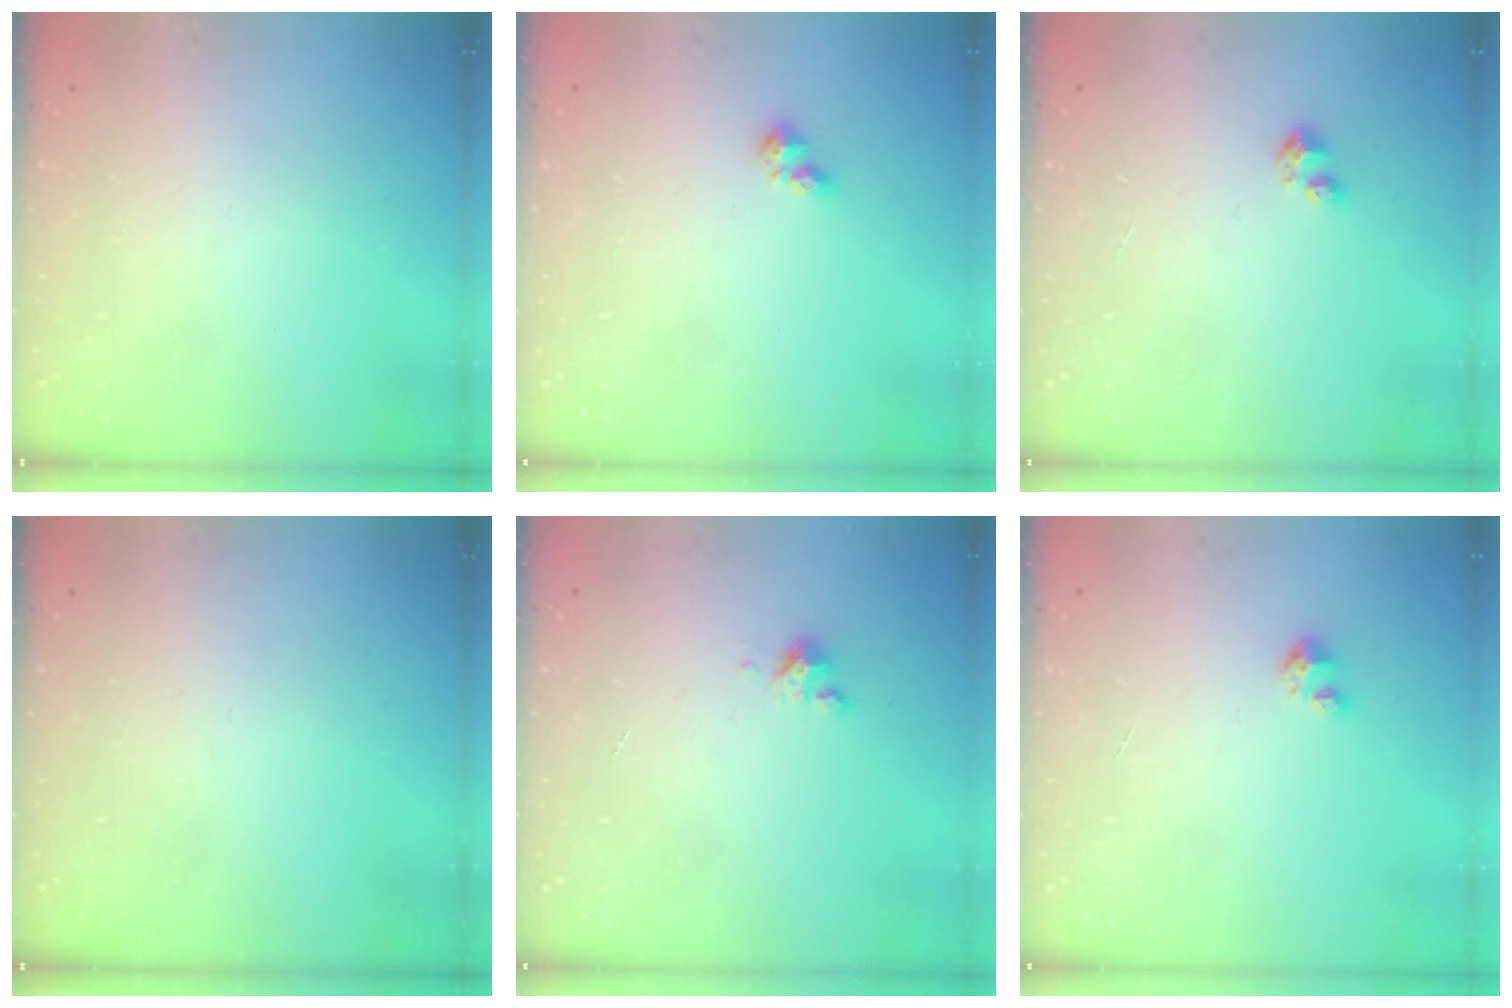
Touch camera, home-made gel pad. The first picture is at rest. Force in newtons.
{"total": 4.0, "press": 3.9, "slide": 0.6}
{"total": 3.0, "press": 2.9, "slide": 0.3}
{"total": 0.0}
{"total": 3.4, "press": 3.4, "slide": 0.3}
{"total": 1.7, "press": 1.7, "slide": 0.1}